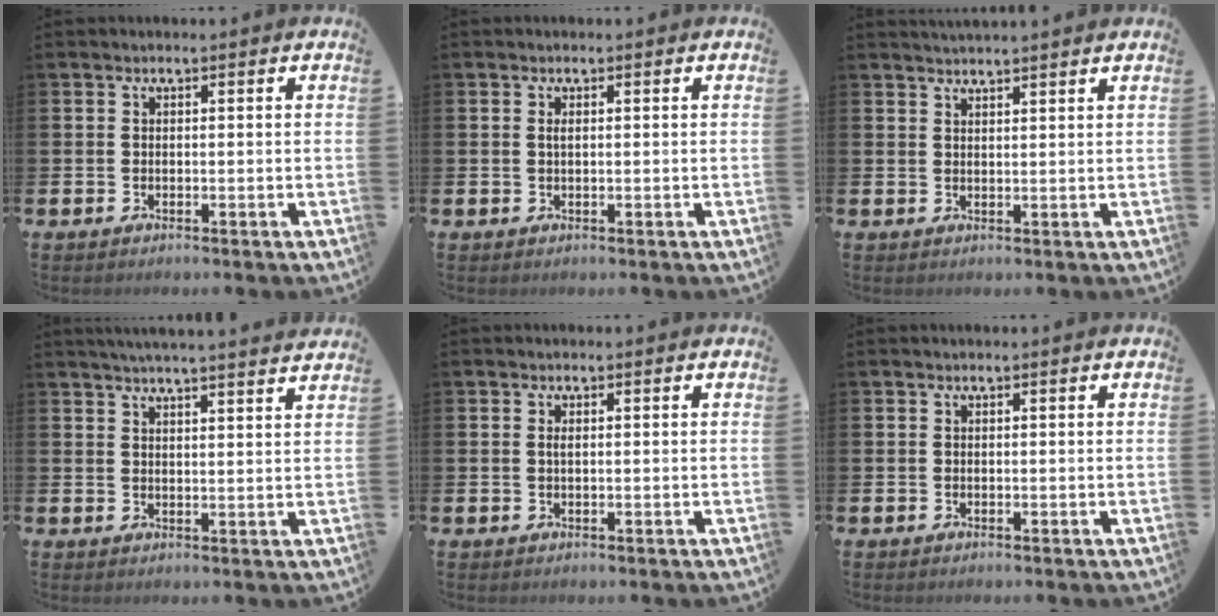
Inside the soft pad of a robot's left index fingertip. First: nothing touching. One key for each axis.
{"total": 0.7, "fx": 0.2, "fy": 0.2, "fz": 0.6, "tx": -0.010, "ty": 0.001, "tz": 0.003}
{"total": 2.4, "fx": 2.3, "fy": -0.3, "fz": 0.0, "tx": -0.005, "ty": -0.011, "tz": 0.043}
{"total": 4.2, "fx": 4.1, "fy": -0.8, "fz": 0.7, "tx": -0.023, "ty": -0.019, "tz": 0.073}
{"total": 0.7, "fx": 0.2, "fy": 0.2, "fz": 0.6, "tx": -0.010, "ty": 0.001, "tz": 0.002}
{"total": 0.0}